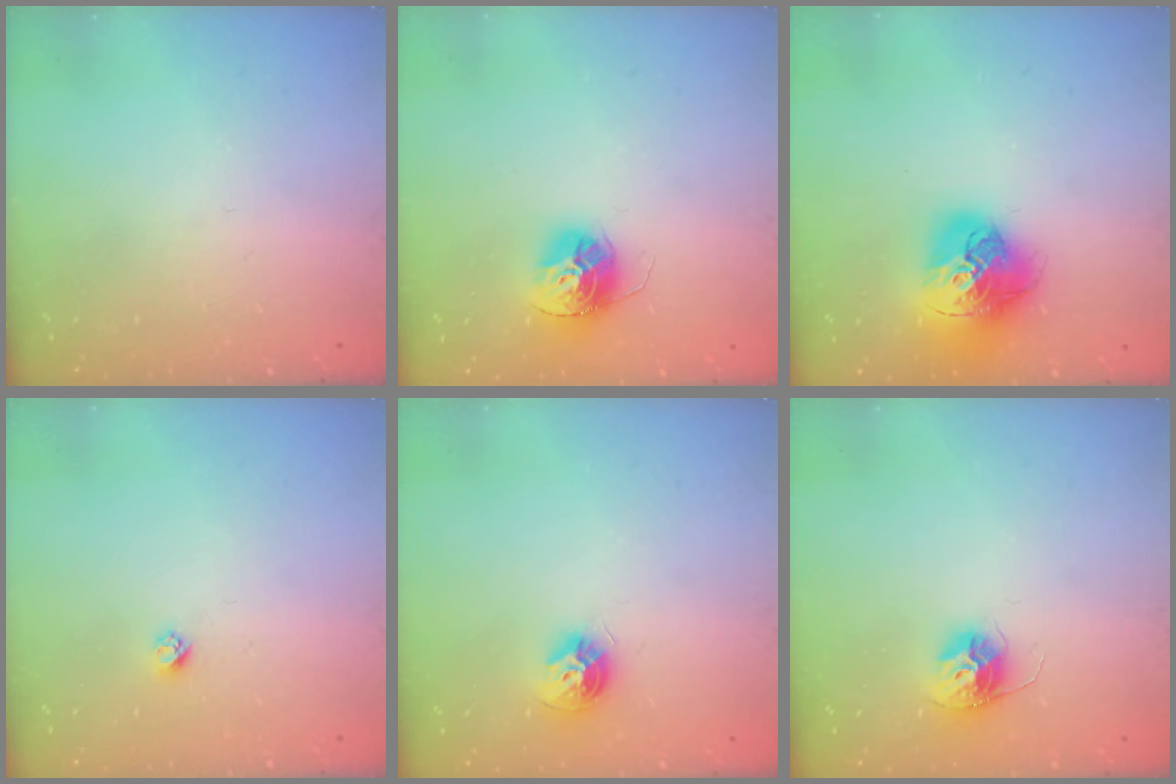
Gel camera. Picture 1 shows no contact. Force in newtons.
{"total": 13.0, "press": 12.9, "slide": 1.2}
{"total": 17.5, "press": 17.4, "slide": 2.0}
{"total": 2.4, "press": 2.4, "slide": 0.2}
{"total": 8.9, "press": 8.9, "slide": 0.5}
{"total": 10.7, "press": 10.7, "slide": 0.7}